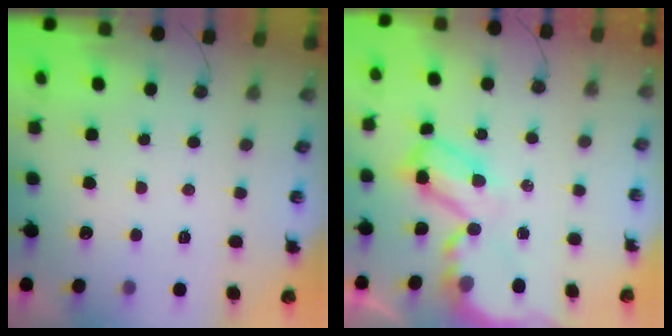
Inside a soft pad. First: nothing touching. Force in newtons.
{"total": 8.6, "press": 8.6, "slide": 0.9}